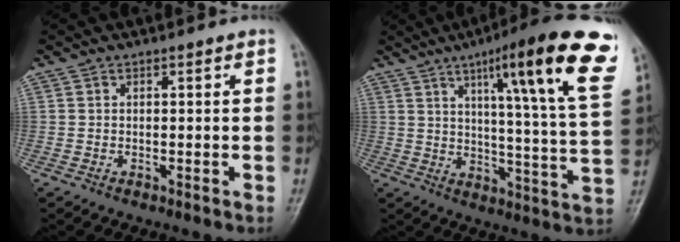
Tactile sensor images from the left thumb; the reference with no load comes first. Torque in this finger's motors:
{"motor_torque": [0.98, 0.72, 1.58, -1.23, 0.26]}